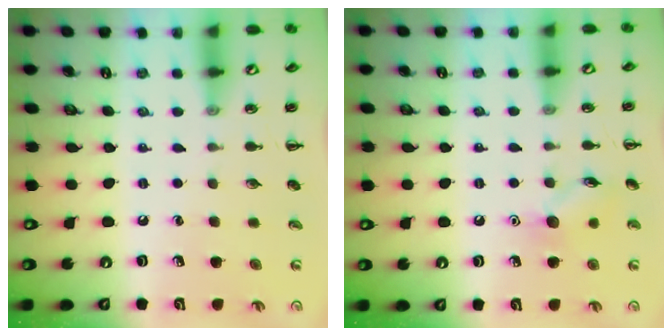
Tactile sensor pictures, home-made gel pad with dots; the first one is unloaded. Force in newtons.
{"total": 7.5, "press": 7.4, "slide": 1.1}